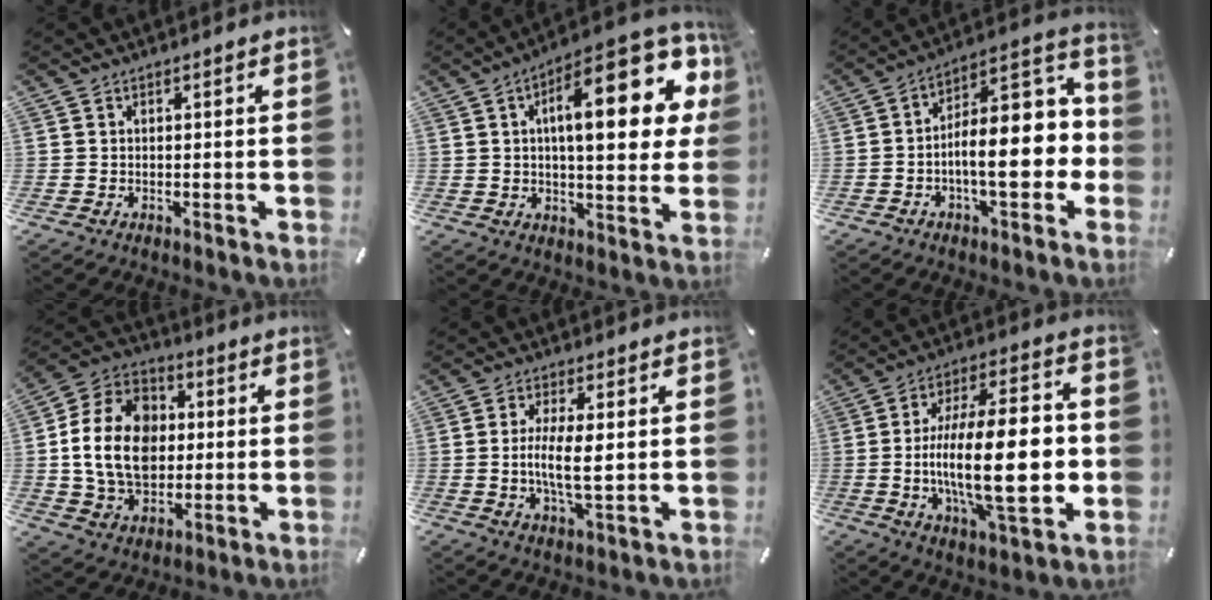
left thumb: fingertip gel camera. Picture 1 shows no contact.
{"total": 21.9, "force": [7.2, 8.3, 19.0], "torque": [-0.281, -0.022, 0.106]}
{"total": 16.2, "force": [-2.5, 7.6, 14.1], "torque": [-0.205, -0.009, -0.038]}
{"total": 17.2, "force": [0.2, 13.5, 10.7], "torque": [-0.236, 0.017, 0.004]}
{"total": 8.1, "force": [0.3, 2.1, 7.8], "torque": [-0.147, -0.011, 0.002]}
{"total": 24.5, "force": [-2.3, 8.6, 22.8], "torque": [-0.406, -0.007, -0.036]}